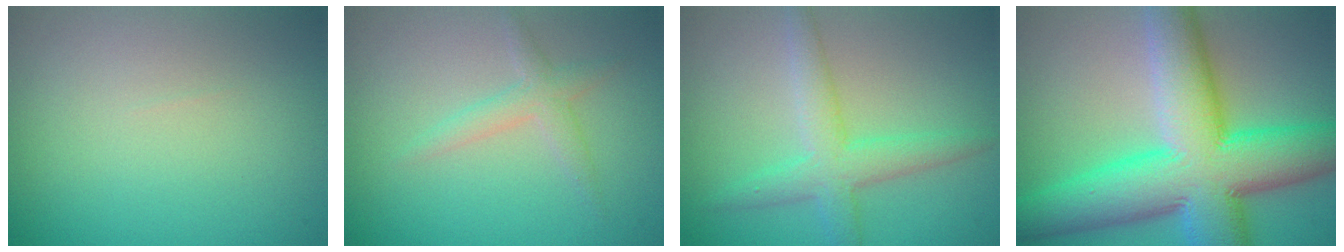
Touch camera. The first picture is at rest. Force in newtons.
{"total": 1.9, "press": 1.9, "slide": 0.0}
{"total": 3.7, "press": 3.7, "slide": 0.0}
{"total": 13.3, "press": 13.3, "slide": 0.1}